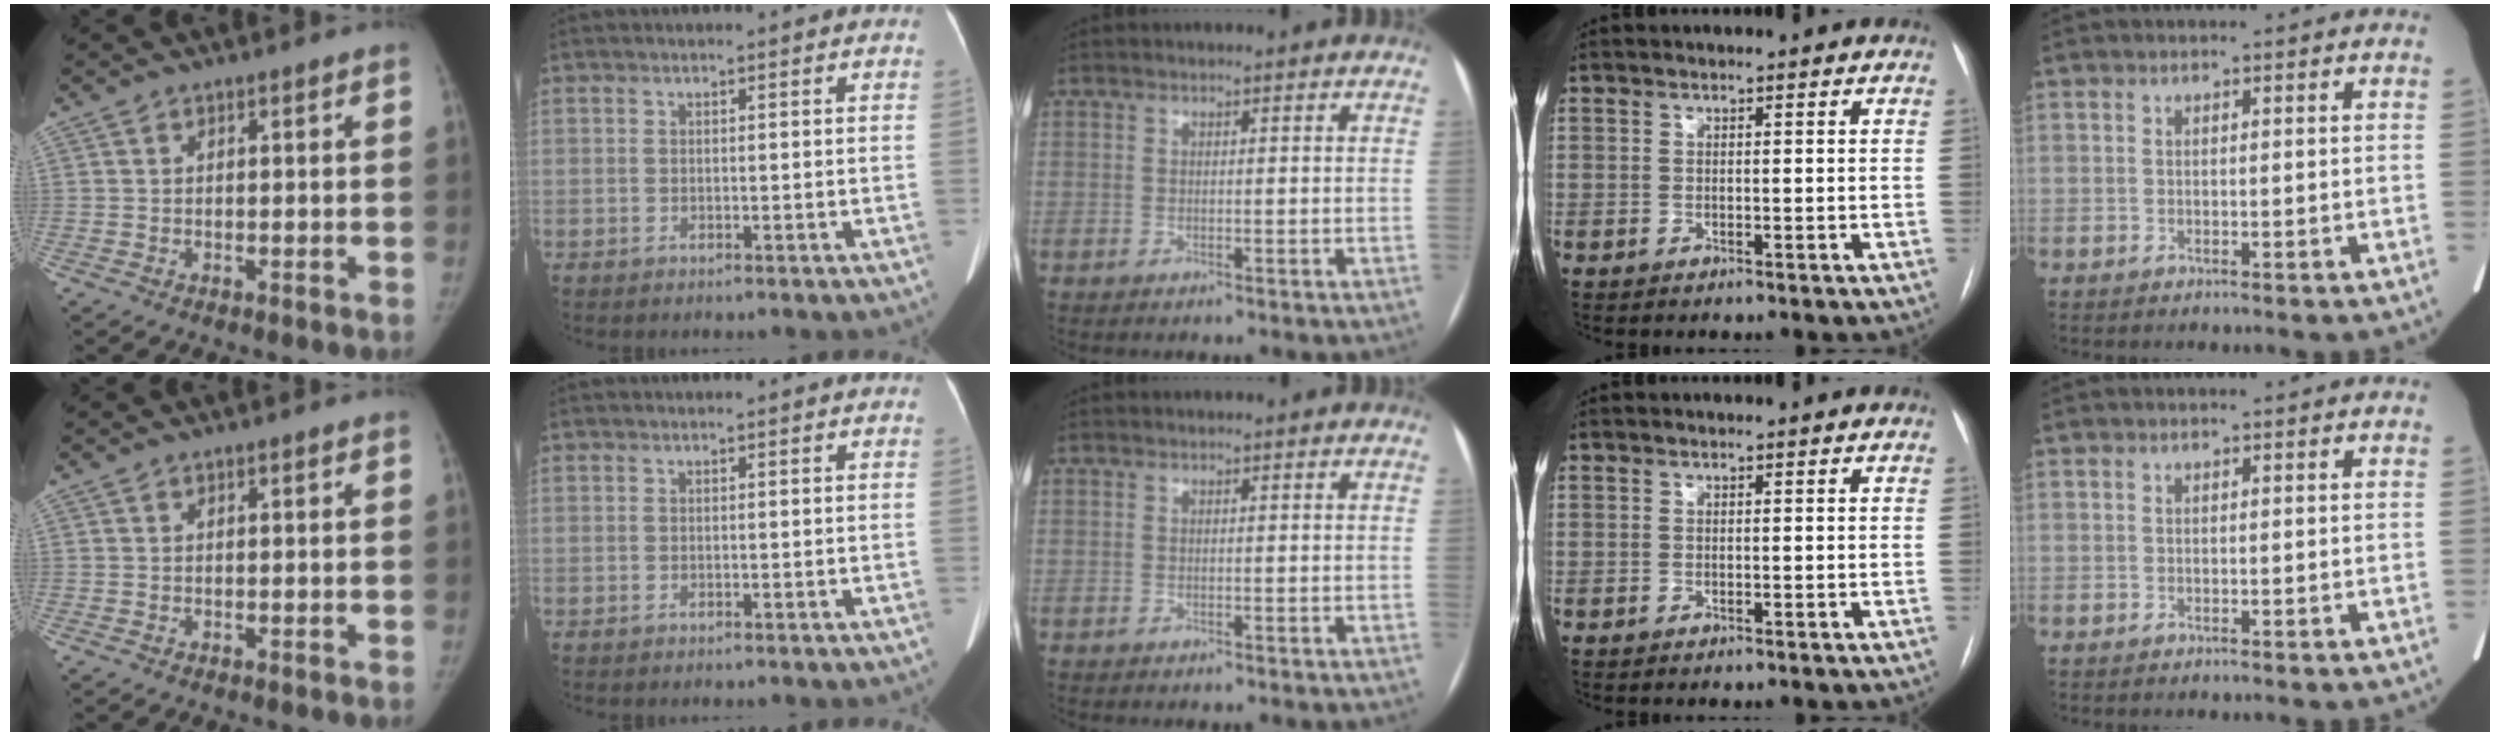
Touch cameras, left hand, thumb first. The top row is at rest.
{}